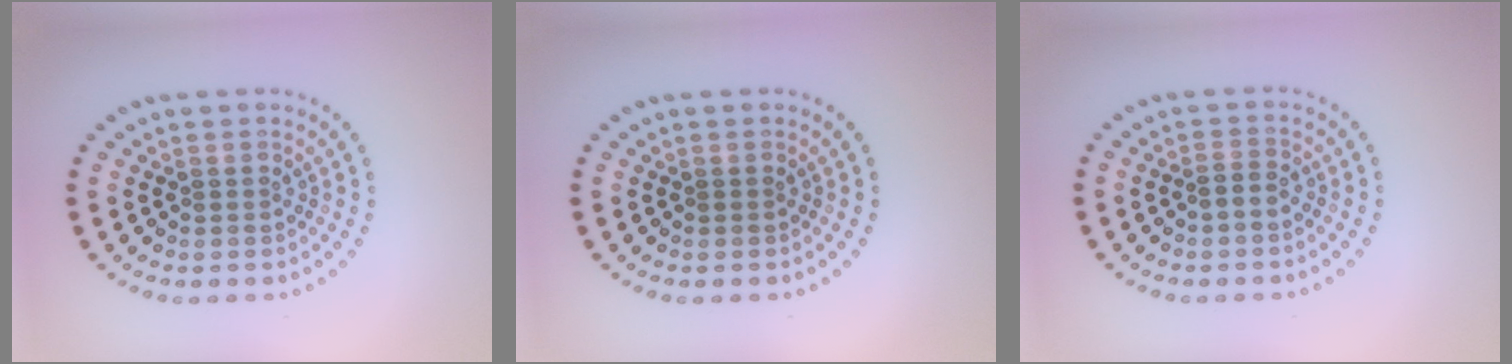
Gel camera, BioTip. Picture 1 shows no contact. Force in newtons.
{"total": 0.0}
{"total": 1.2, "press": 1.1, "slide": 0.5}